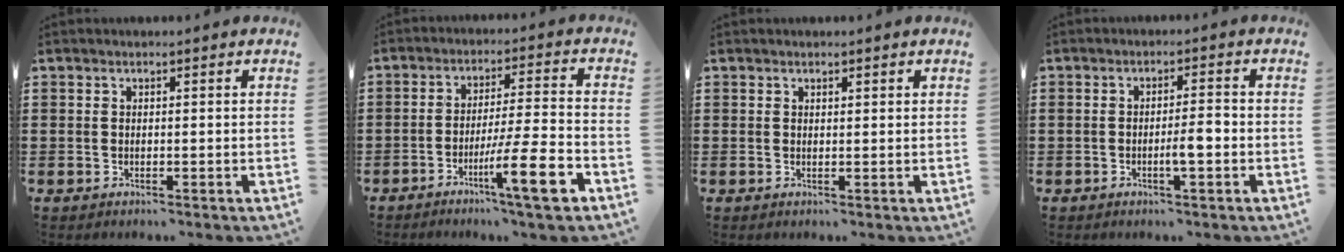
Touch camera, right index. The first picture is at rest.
{"total": 11.1, "force": [-5.5, 0.6, 9.6], "torque": [-0.162, 0.002, -0.097]}
{"total": 0.5, "force": [0.4, 0.3, 0.2], "torque": [-0.006, 0.003, 0.007]}
{"total": 3.5, "force": [-1.0, 0.5, 3.3], "torque": [-0.057, 0.003, -0.019]}